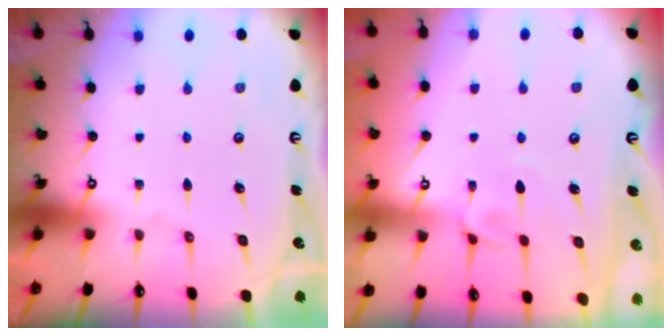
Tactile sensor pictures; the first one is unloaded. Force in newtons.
{"total": 2.7, "press": 2.6, "slide": 0.7}